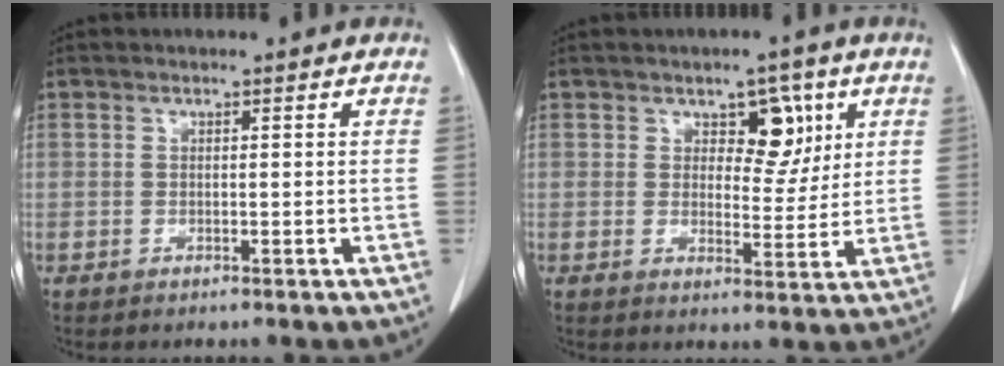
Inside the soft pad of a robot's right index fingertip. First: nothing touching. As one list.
[{"total": 6.0, "force": [2.8, 3.4, 4.1], "torque": [-0.046, 0.005, 0.042]}]